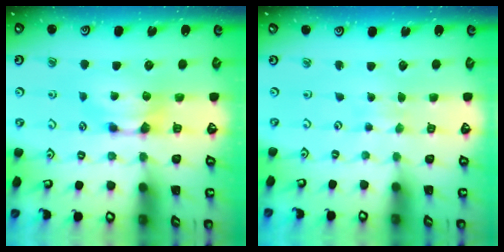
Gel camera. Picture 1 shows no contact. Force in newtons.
{"total": 4.8, "press": 4.8, "slide": 0.1}